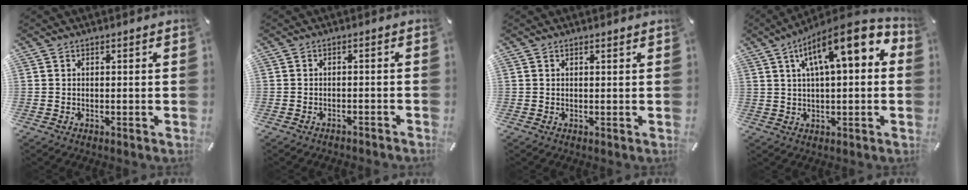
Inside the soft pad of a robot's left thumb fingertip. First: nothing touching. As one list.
[{"total": 1.7, "force": [-1.6, 0.4, 0.4], "torque": [-0.009, 0.005, -0.032]}, {"total": 0.0}, {"total": 15.1, "force": [5.7, 5.1, 13.0], "torque": [-0.198, -0.022, 0.091]}]